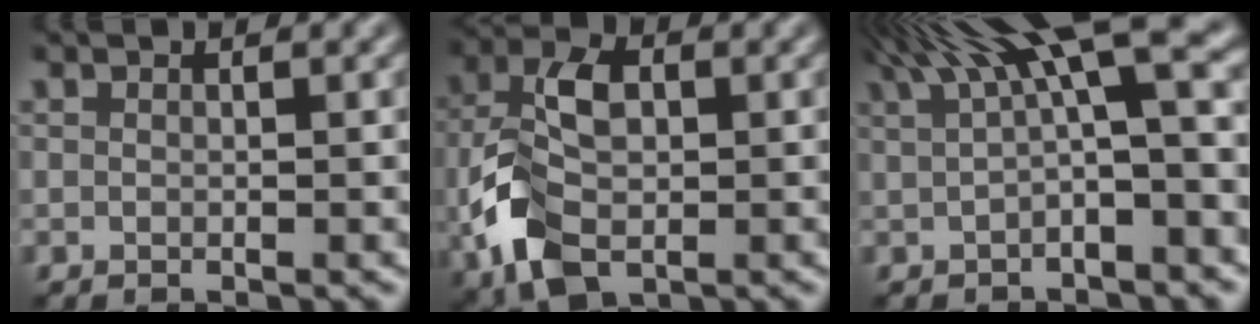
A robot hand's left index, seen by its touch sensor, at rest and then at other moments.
{"total": 8.1, "force": [-1.6, 5.1, 6.1], "torque": [-0.148, -0.010, -0.033]}
{"total": 7.2, "force": [2.7, 1.6, 6.5], "torque": [-0.102, 0.012, 0.040]}